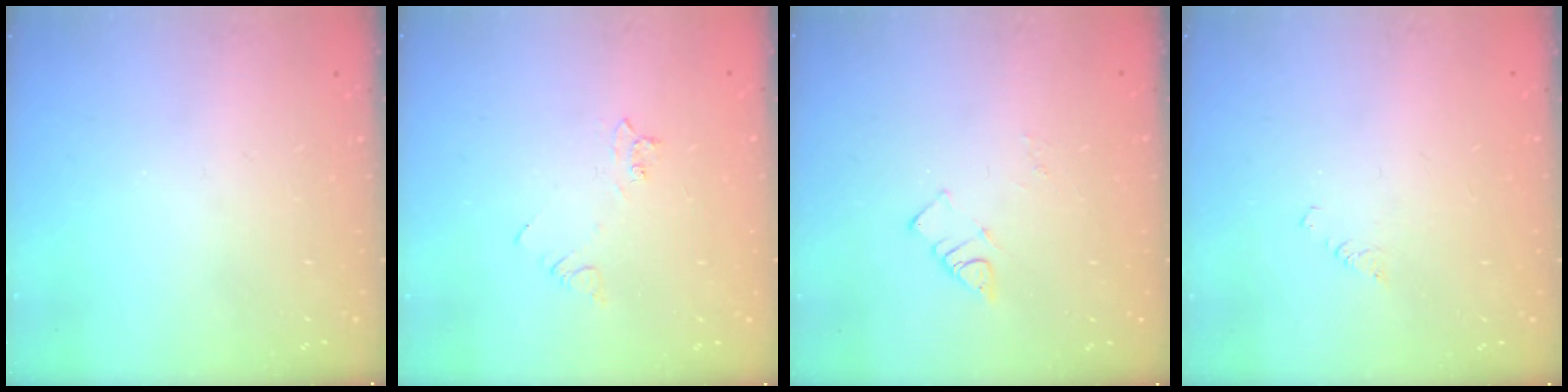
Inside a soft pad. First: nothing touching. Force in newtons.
{"total": 3.7, "press": 3.6, "slide": 0.5}
{"total": 3.6, "press": 3.6, "slide": 0.5}
{"total": 2.4, "press": 2.4, "slide": 0.4}